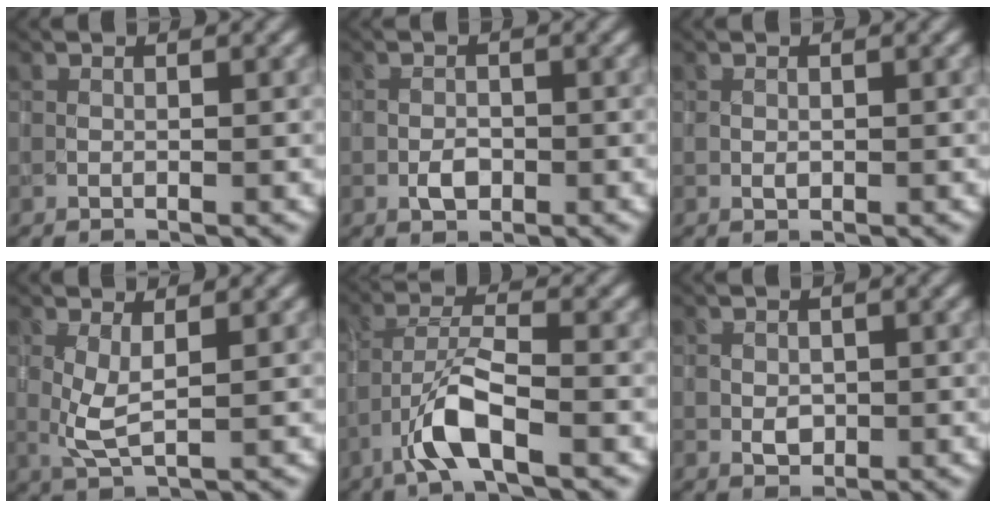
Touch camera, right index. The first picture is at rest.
{"total": 1.9, "force": [-0.6, 1.2, 1.3], "torque": [-0.025, 0.000, -0.012]}
{"total": 0.7, "force": [0.0, 0.5, 0.5], "torque": [-0.012, -0.002, 0.002]}
{"total": 2.9, "force": [0.6, 0.8, 2.8], "torque": [-0.062, -0.005, 0.015]}
{"total": 5.1, "force": [-2.8, 1.2, 4.2], "torque": [-0.085, 0.006, -0.058]}
{"total": 1.6, "force": [-0.2, 1.3, 1.0], "torque": [-0.020, -0.003, -0.001]}